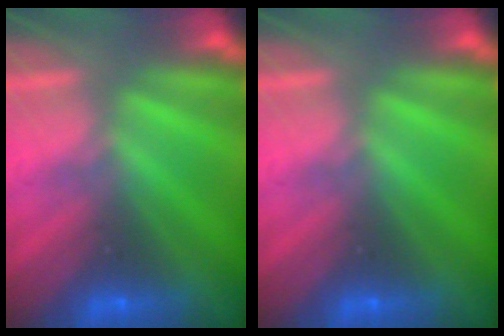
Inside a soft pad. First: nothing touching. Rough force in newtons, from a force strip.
{"total": 0.0}